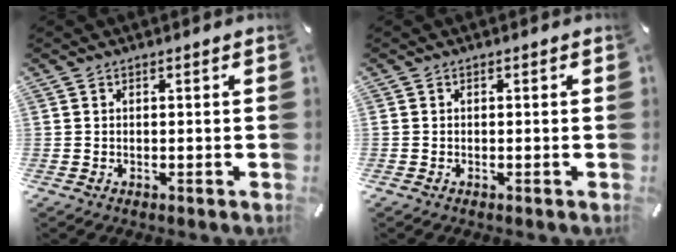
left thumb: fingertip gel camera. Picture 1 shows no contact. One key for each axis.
{"total": 0.0}